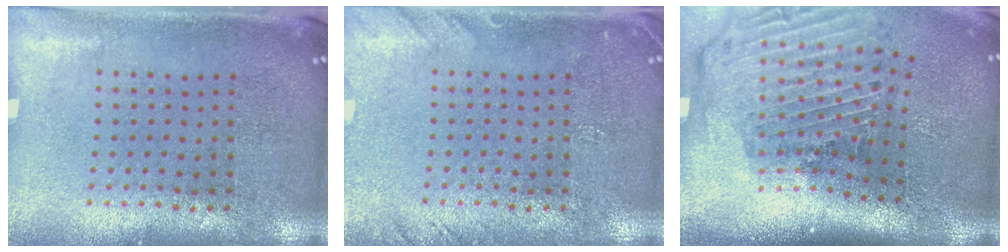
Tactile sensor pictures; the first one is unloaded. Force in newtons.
{"total": 1.5, "press": 1.5, "slide": 0.2}
{"total": 3.0, "press": 2.1, "slide": 2.1}